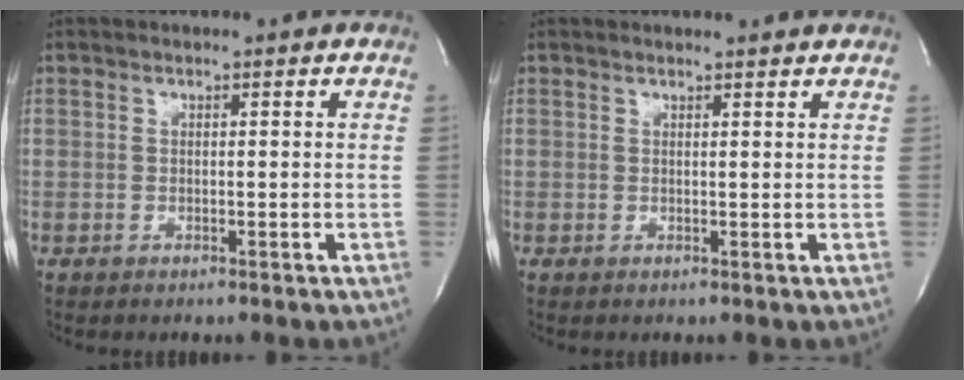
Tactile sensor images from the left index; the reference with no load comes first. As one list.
[{"total": 3.3, "force": [3.2, 0.2, 0.5], "torque": [-0.013, 0.003, 0.032]}]